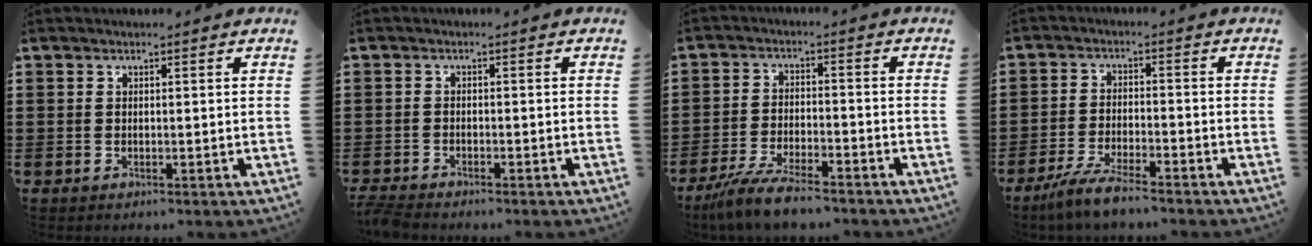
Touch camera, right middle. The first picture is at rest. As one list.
[{"total": 1.9, "force": [-1.8, 0.2, 0.4], "torque": [-0.017, -0.002, -0.040]}, {"total": 6.3, "force": [-5.5, 0.7, 2.9], "torque": [-0.074, -0.008, -0.107]}, {"total": 5.3, "force": [-4.6, 0.2, 2.7], "torque": [-0.064, -0.012, -0.089]}]